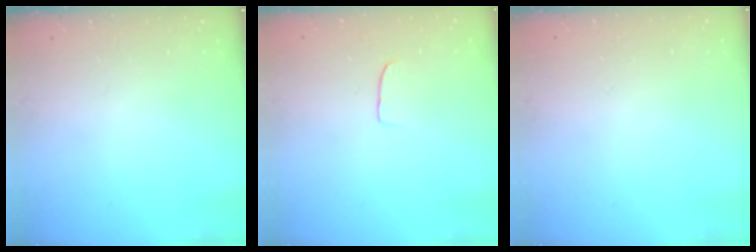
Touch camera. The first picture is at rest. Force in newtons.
{"total": 4.2, "press": 4.2, "slide": 0.3}
{"total": 0.0}